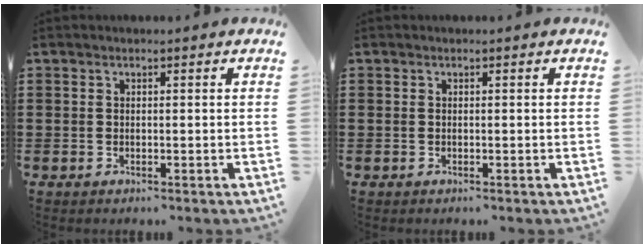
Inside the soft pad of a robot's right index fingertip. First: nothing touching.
{"total": 0.0}